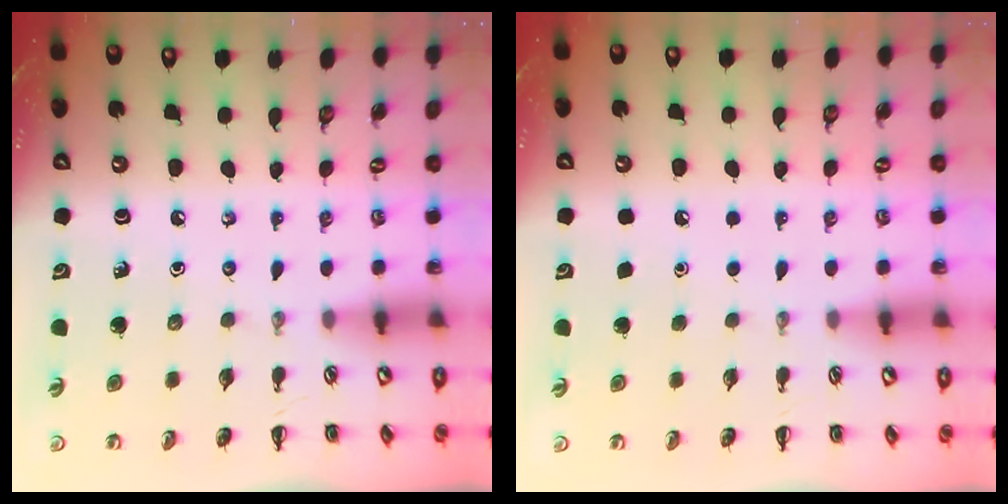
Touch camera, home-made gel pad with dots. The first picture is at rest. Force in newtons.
{"total": 1.6, "press": 1.6, "slide": 0.1}